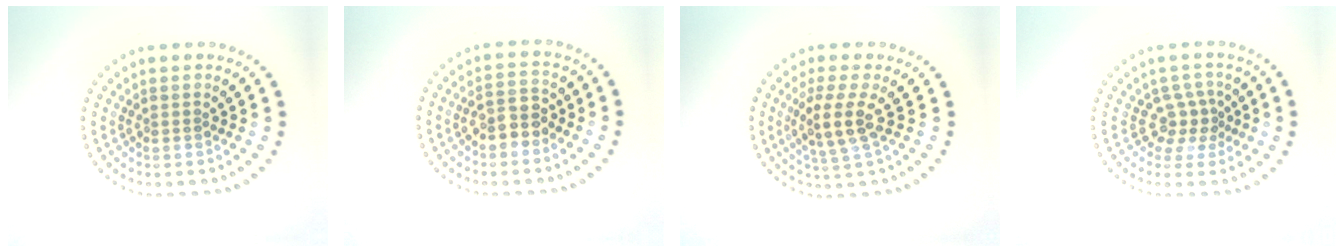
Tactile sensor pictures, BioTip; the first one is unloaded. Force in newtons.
{"total": 2.6, "press": 2.5, "slide": 0.7}
{"total": 3.4, "press": 3.0, "slide": 1.7}
{"total": 2.5, "press": 1.8, "slide": 1.8}